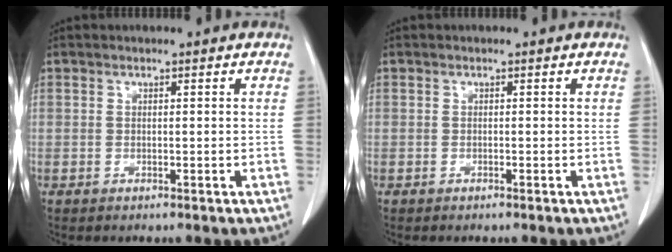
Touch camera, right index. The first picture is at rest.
{"total": 0.0}